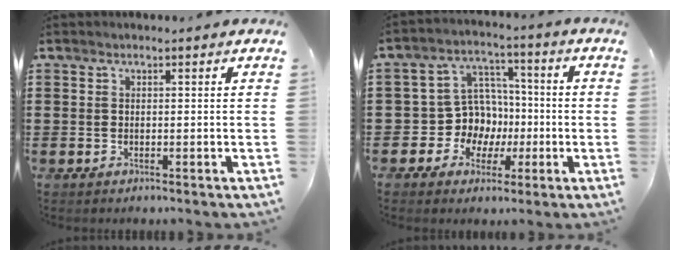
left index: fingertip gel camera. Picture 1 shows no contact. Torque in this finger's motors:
{"motor_torque": [0.06, 0.39, 0.02, 0.00]}